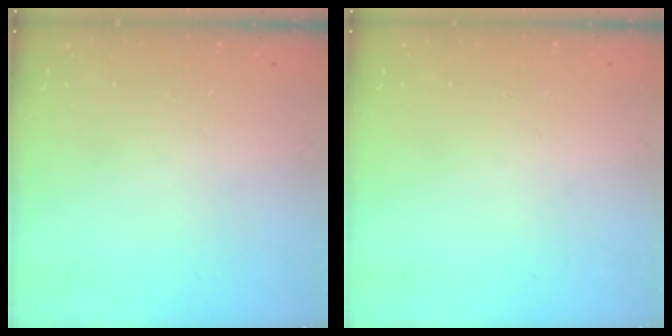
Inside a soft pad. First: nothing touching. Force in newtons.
{"total": 0.0}